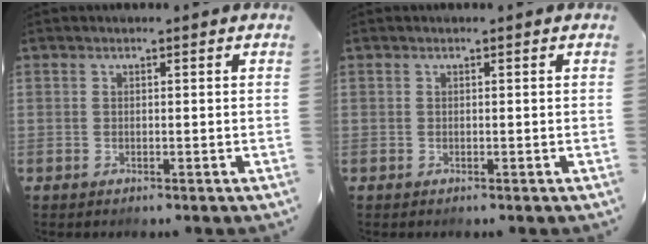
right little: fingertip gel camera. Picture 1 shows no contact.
{"total": 0.0}